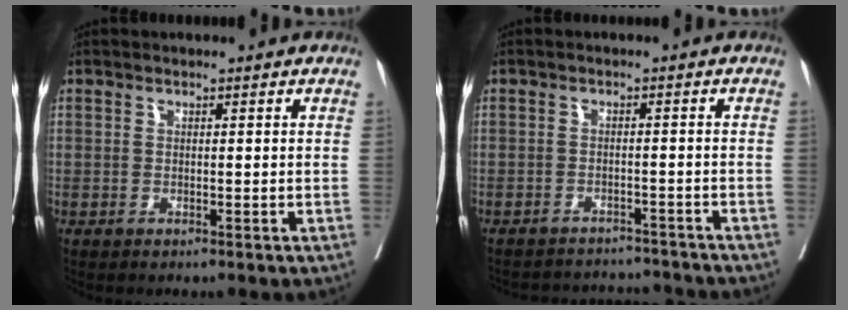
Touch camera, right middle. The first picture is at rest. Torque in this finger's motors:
{"motor_torque": [0.44, -0.66, 0.03, 0.02]}